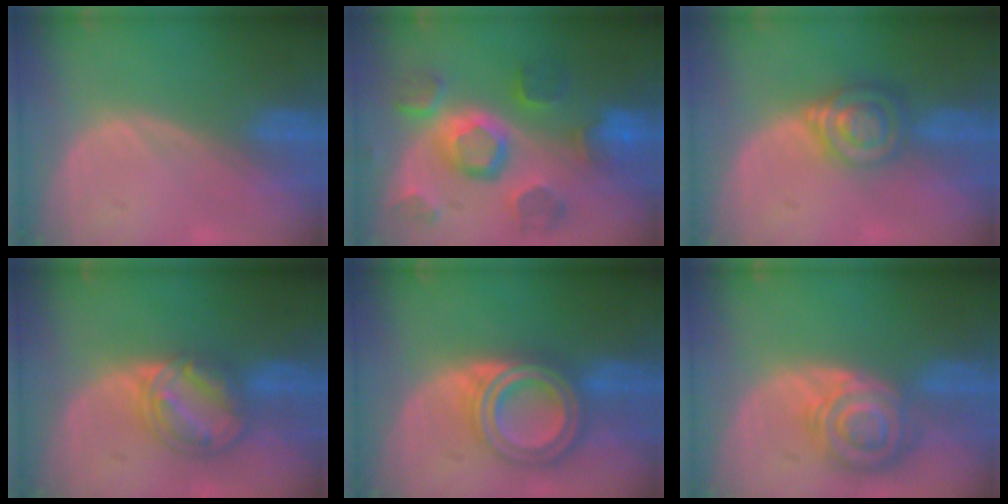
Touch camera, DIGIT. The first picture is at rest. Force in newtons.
{"total": 11.3, "press": 10.0, "slide": 5.3}
{"total": 6.6, "press": 5.7, "slide": 3.3}
{"total": 8.2, "press": 7.1, "slide": 4.1}
{"total": 7.9, "press": 7.9, "slide": 0.5}
{"total": 8.2, "press": 7.2, "slide": 4.0}